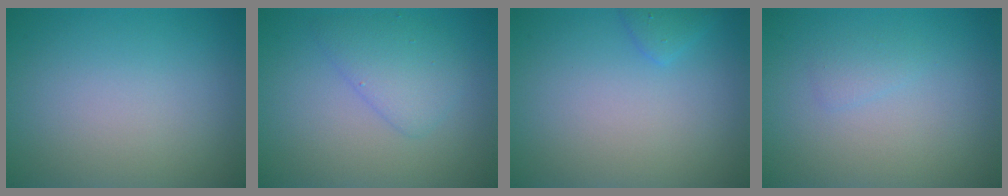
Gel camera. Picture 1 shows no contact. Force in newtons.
{"total": 2.8, "press": 2.8, "slide": 0.1}
{"total": 1.2, "press": 1.2, "slide": 0.1}
{"total": 0.9, "press": 0.9, "slide": 0.1}